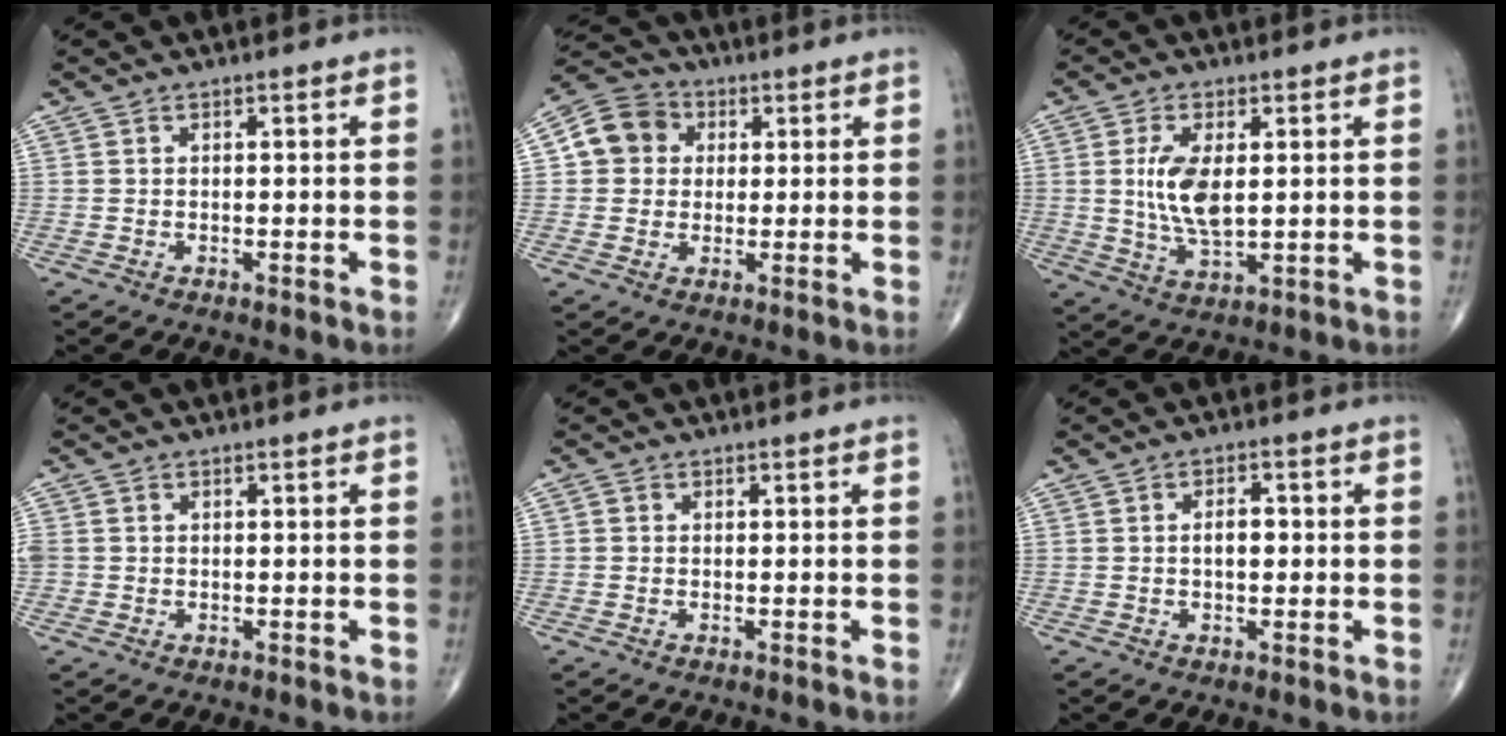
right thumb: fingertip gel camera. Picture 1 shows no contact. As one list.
[{"total": 8.7, "force": [1.7, 7.8, 3.5], "torque": [-0.044, 0.012, 0.016]}, {"total": 8.7, "force": [1.2, 4.0, 7.7], "torque": [-0.151, -0.014, 0.027]}, {"total": 1.9, "force": [0.0, 1.7, 0.8], "torque": [-0.018, 0.005, 0.002]}, {"total": 0.7, "force": [0.0, 0.6, 0.2], "torque": [-0.001, 0.001, -0.002]}, {"total": 3.1, "force": [0.0, 1.8, 2.6], "torque": [-0.039, 0.006, -0.003]}]